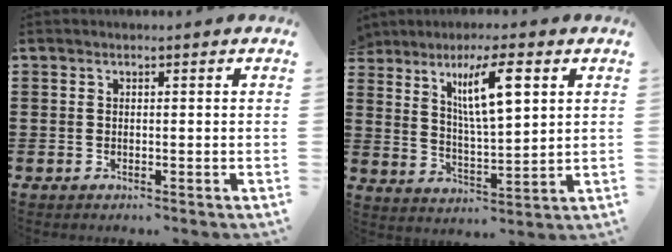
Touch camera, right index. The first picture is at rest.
{"total": 8.7, "force": [4.3, 2.0, 7.3], "torque": [-0.143, 0.004, 0.072]}